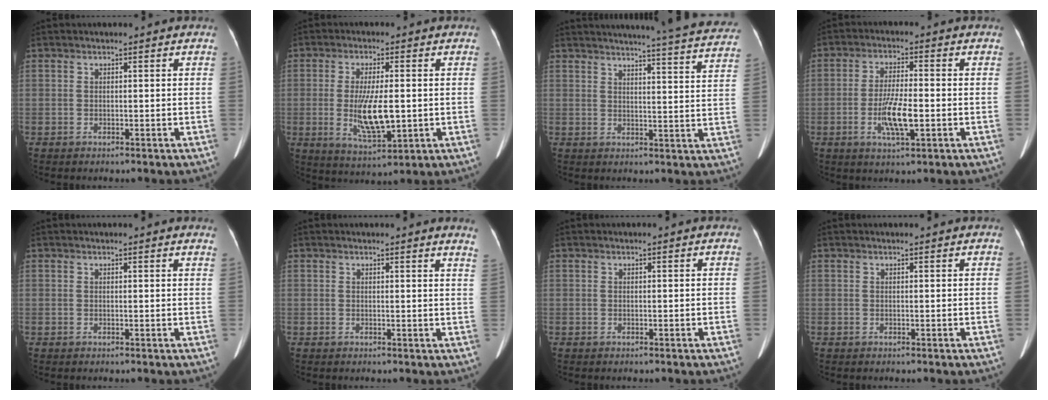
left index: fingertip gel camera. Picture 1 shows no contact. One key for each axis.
{"total": 8.5, "fx": -0.7, "fy": 2.2, "fz": 8.2, "tx": -0.158, "ty": -0.018, "tz": -0.008}
{"total": 23.7, "fx": 22.2, "fy": 0.3, "fz": 8.4, "tx": -0.117, "ty": -0.060, "tz": 0.250}
{"total": 6.8, "fx": -1.8, "fy": 1.2, "fz": 6.5, "tx": -0.125, "ty": -0.006, "tz": -0.033}
{"total": 5.3, "fx": 5.1, "fy": 0.2, "fz": 1.4, "tx": -0.010, "ty": 0.002, "tz": 0.035}
{"total": 5.3, "fx": 5.0, "fy": -0.5, "fz": 1.6, "tx": -0.011, "ty": -0.023, "tz": 0.026}
{"total": 0.9, "fx": 0.9, "fy": 0.0, "fz": 0.3, "tx": -0.005, "ty": 0.016, "tz": 0.012}
{"total": 2.3, "fx": 2.2, "fy": 0.1, "fz": 0.7, "tx": -0.007, "ty": 0.017, "tz": 0.026}